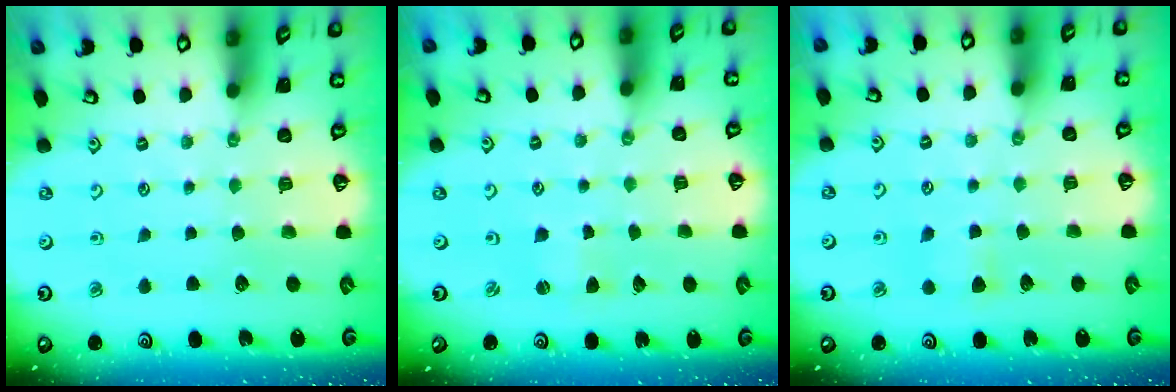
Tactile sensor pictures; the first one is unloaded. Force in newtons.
{"total": 2.0, "press": 2.0, "slide": 0.3}
{"total": 4.5, "press": 4.5, "slide": 0.7}